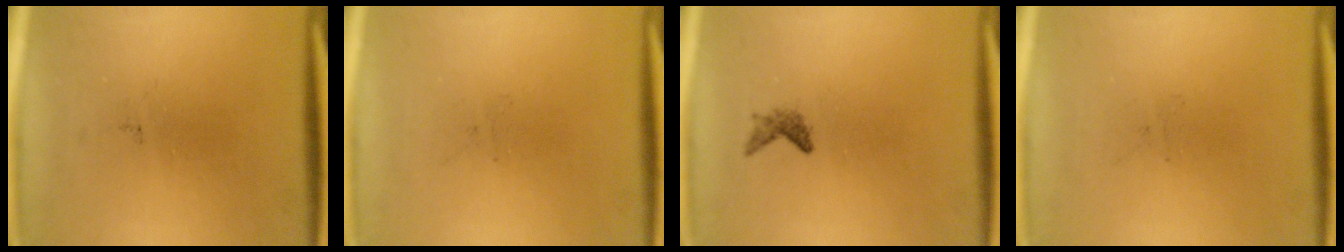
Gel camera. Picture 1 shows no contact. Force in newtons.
{"total": 0.0}
{"total": 1.1}
{"total": 0.0}